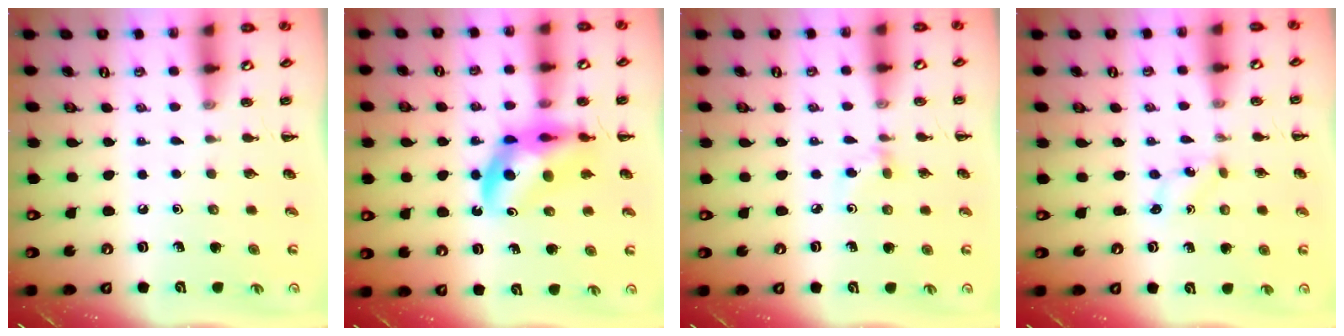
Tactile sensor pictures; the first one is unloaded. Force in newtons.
{"total": 12.6, "press": 12.2, "slide": 3.2}
{"total": 3.7, "press": 3.5, "slide": 1.2}
{"total": 0.0}